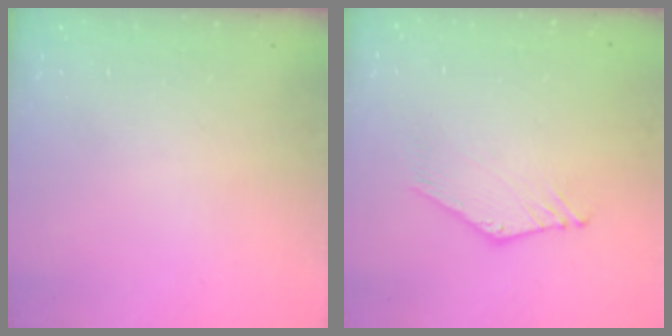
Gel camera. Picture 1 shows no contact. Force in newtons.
{"total": 2.2, "press": 2.2, "slide": 0.1}